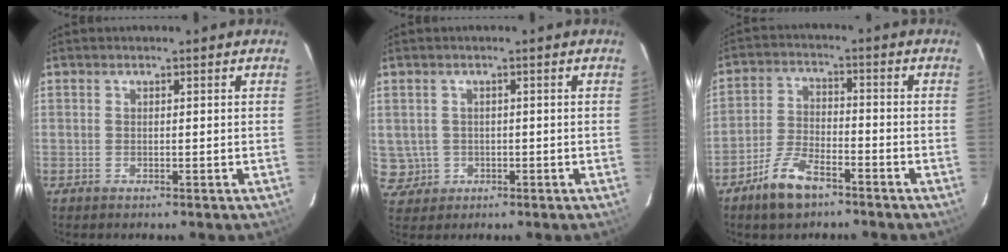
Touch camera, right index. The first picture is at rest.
{"total": 4.2, "force": [-0.3, 4.2, 0.6], "torque": [-0.015, 0.008, 0.009]}
{"total": 8.1, "force": [-5.7, 3.3, 4.7], "torque": [-0.108, 0.003, -0.106]}